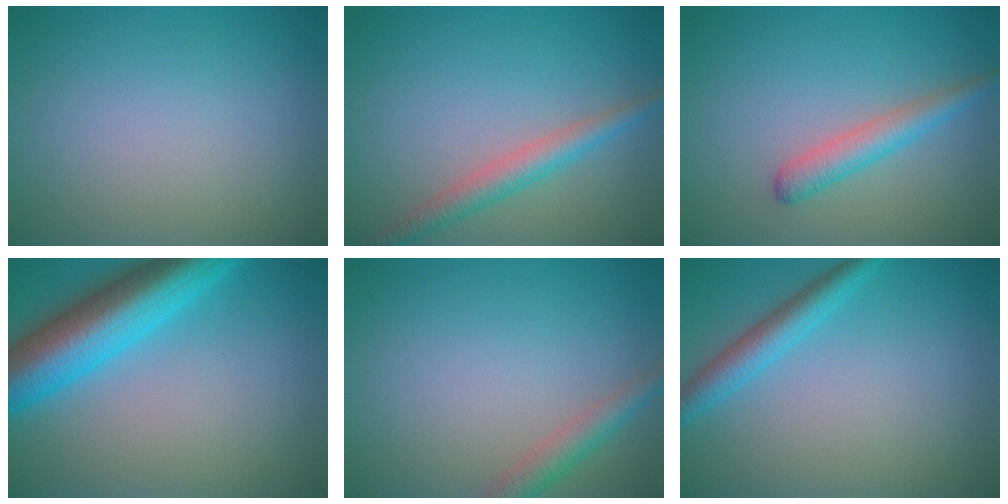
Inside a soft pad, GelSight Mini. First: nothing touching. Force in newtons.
{"total": 3.0, "press": 3.0, "slide": 0.1}
{"total": 2.7, "press": 2.7, "slide": 0.0}
{"total": 9.4, "press": 9.4, "slide": 0.4}
{"total": 2.4, "press": 2.4, "slide": 0.1}
{"total": 3.0, "press": 3.0, "slide": 0.0}